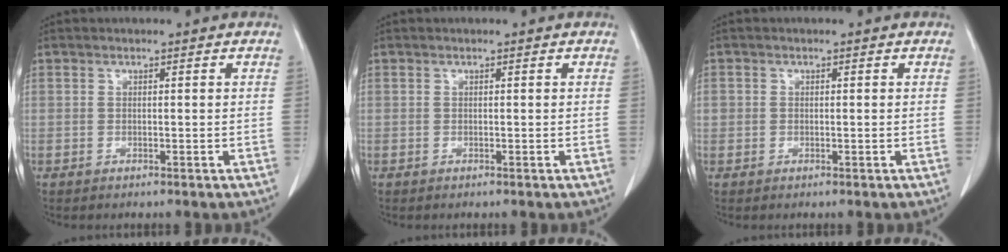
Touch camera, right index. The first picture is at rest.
{"total": 0.0}
{"total": 1.1, "force": [0.1, 1.1, 0.3], "torque": [-0.003, 0.010, 0.005]}